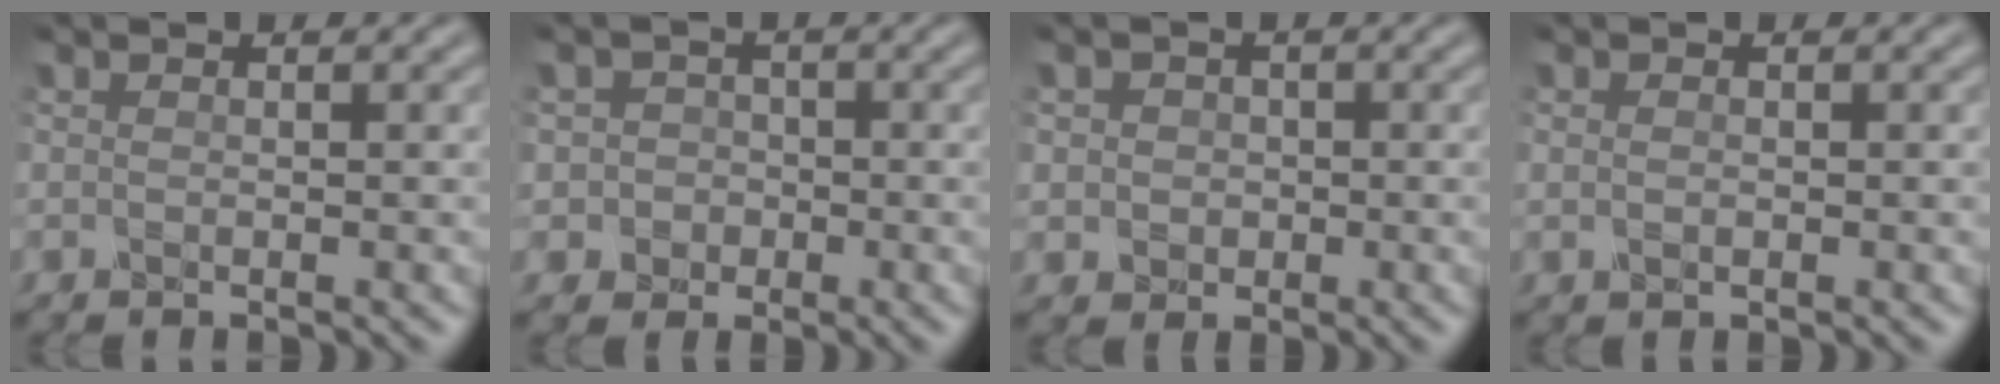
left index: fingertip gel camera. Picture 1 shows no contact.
{"total": 3.1, "force": [-0.6, 3.0, 0.5], "torque": [0.018, 0.010, -0.027]}
{"total": 2.3, "force": [0.2, 2.1, 0.9], "torque": [-0.003, 0.005, -0.003]}
{"total": 0.7, "force": [0.0, 0.5, 0.6], "torque": [-0.012, 0.000, 0.001]}